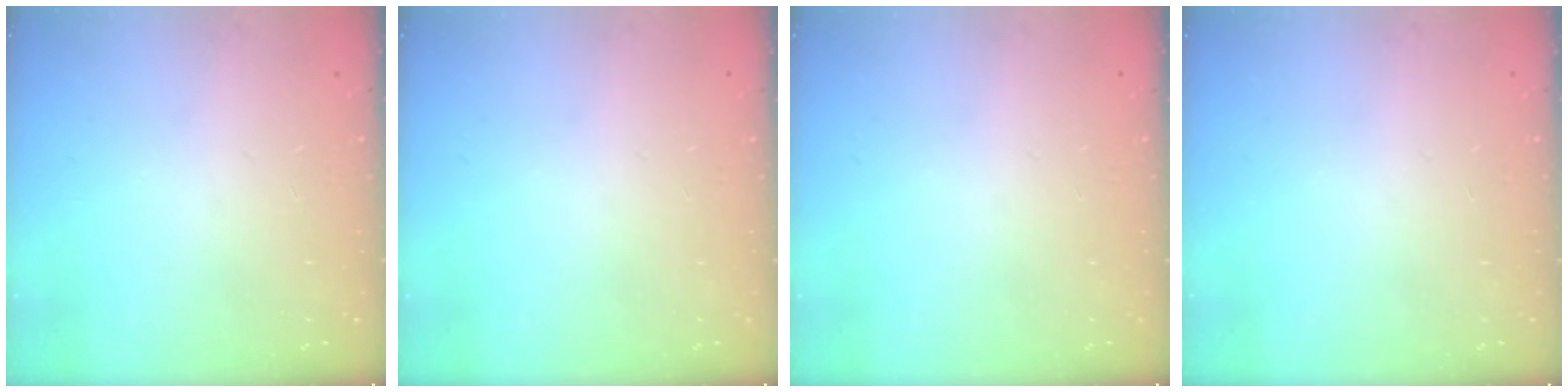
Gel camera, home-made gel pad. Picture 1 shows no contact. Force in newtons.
{"total": 0.0}
{"total": 0.0}
{"total": 0.0}